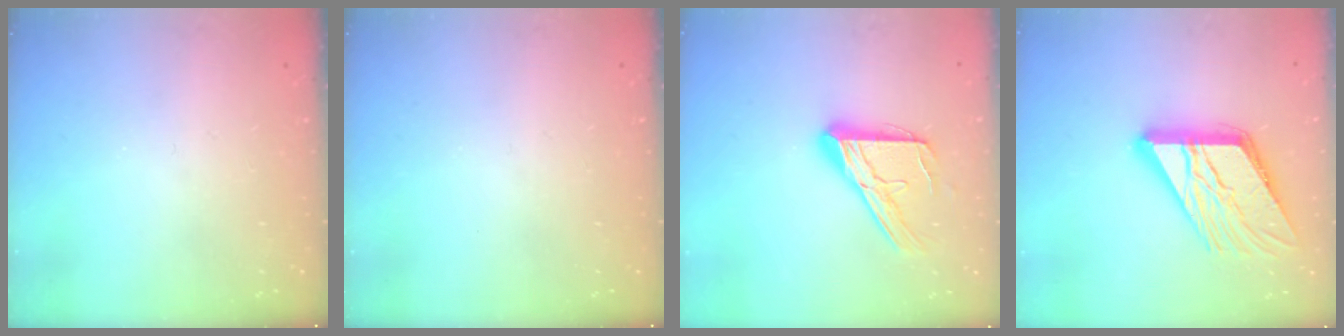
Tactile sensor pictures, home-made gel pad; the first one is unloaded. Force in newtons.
{"total": 0.0}
{"total": 15.7, "press": 15.7, "slide": 1.5}
{"total": 19.0, "press": 18.9, "slide": 2.0}